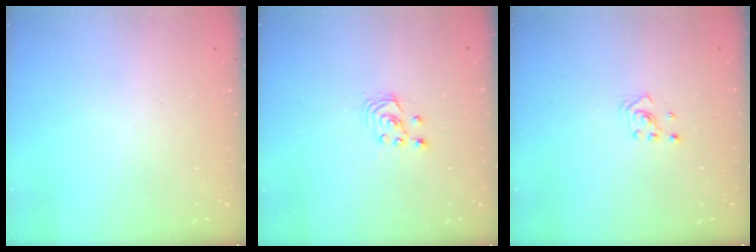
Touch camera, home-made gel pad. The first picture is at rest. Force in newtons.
{"total": 2.6, "press": 2.6, "slide": 0.3}
{"total": 2.2, "press": 2.2, "slide": 0.2}